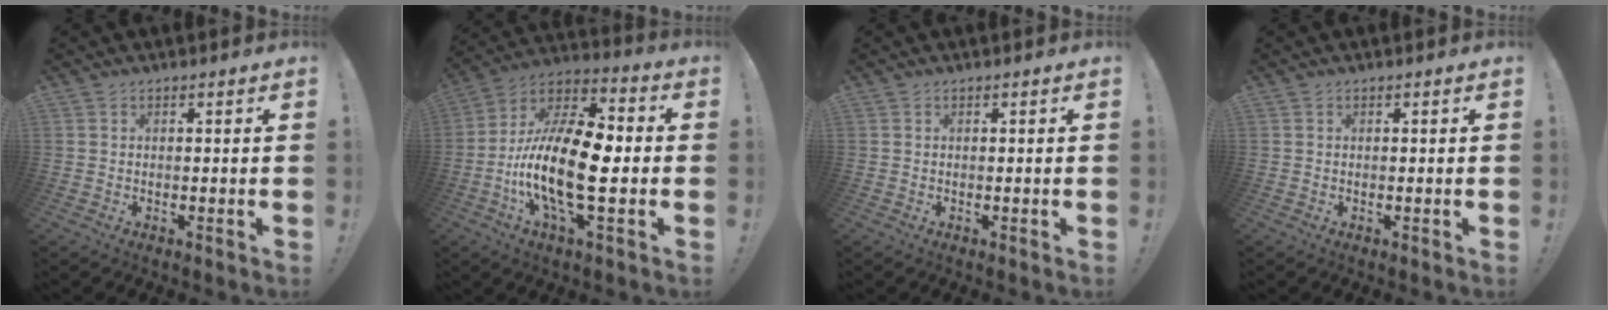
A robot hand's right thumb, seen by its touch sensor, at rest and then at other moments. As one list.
[{"total": 21.8, "force": [-4.2, 8.5, 19.7], "torque": [-0.400, 0.015, -0.072]}, {"total": 0.0}, {"total": 0.0}]